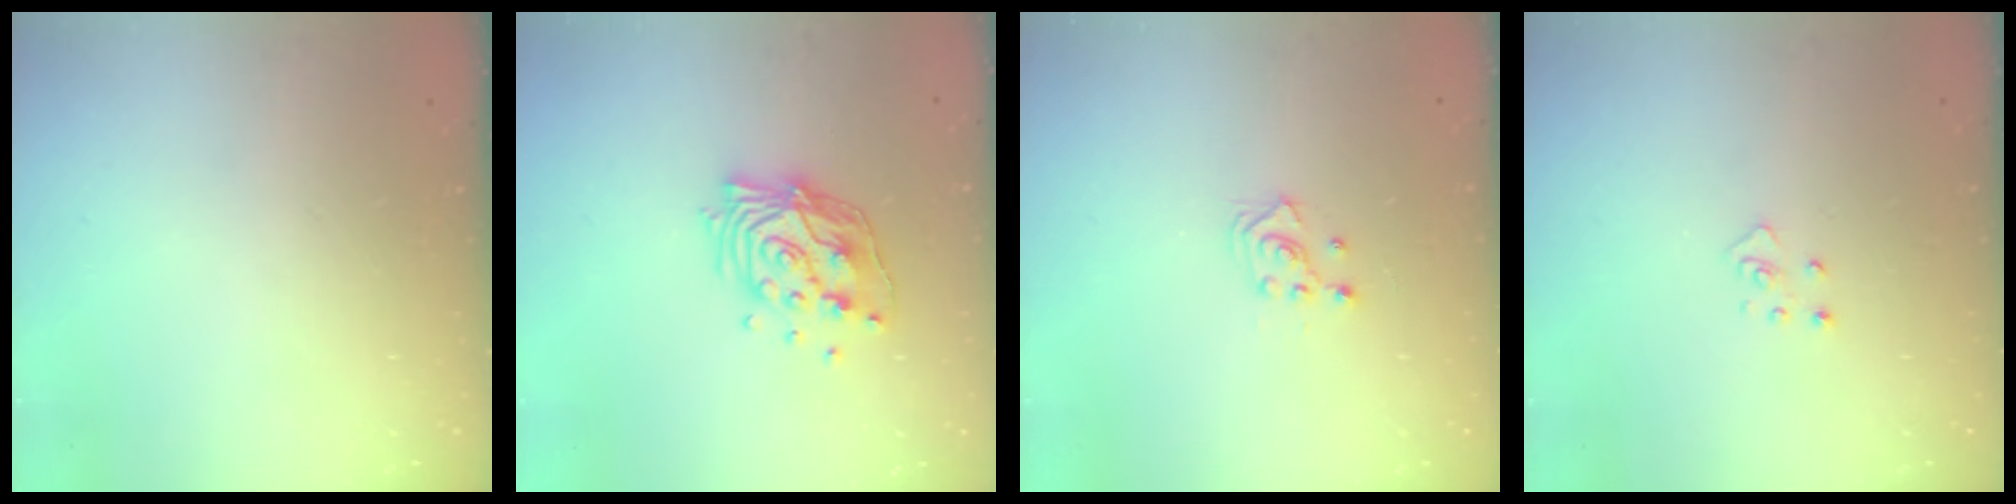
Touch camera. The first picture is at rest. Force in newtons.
{"total": 13.1, "press": 13.1, "slide": 1.2}
{"total": 2.5, "press": 2.3, "slide": 1.0}
{"total": 3.3, "press": 3.3, "slide": 0.3}